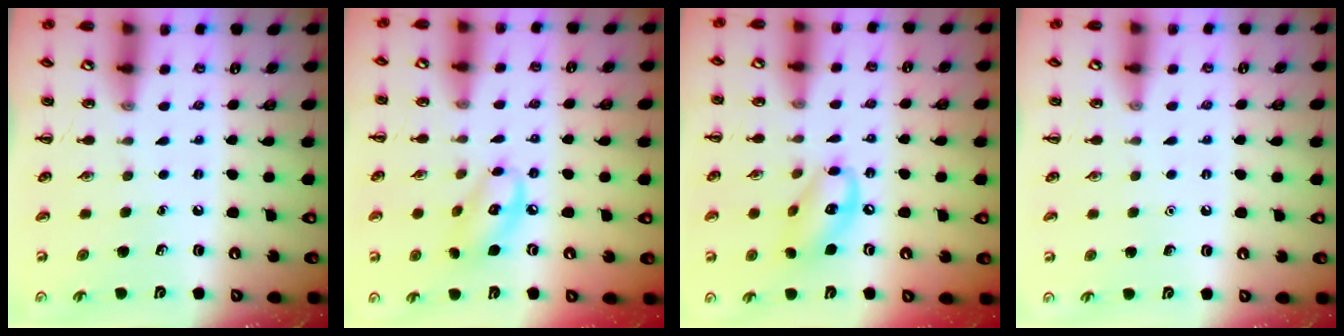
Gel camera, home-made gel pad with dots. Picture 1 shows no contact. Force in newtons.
{"total": 8.9, "press": 8.7, "slide": 1.6}
{"total": 12.2, "press": 12.0, "slide": 2.5}
{"total": 1.6, "press": 1.6, "slide": 0.1}